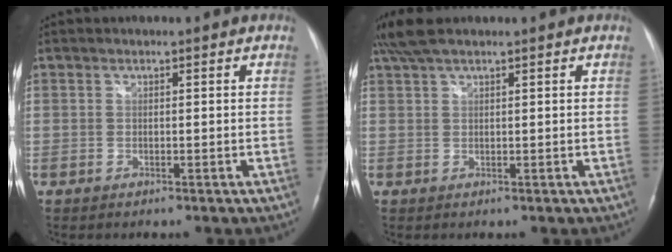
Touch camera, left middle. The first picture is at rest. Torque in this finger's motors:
{"motor_torque": [0.38, -0.26, -0.01, 0.06]}